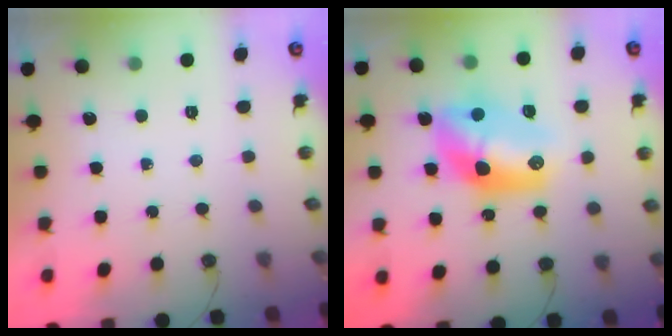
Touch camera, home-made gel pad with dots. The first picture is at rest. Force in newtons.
{"total": 13.8, "press": 13.7, "slide": 1.4}